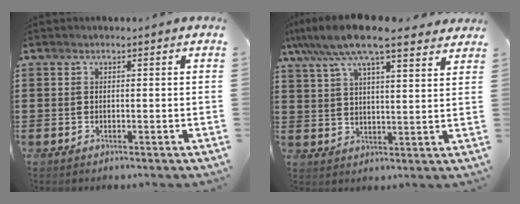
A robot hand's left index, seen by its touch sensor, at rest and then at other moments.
{"total": 10.3, "force": [8.2, 2.1, 5.8], "torque": [-0.137, -0.019, 0.147]}